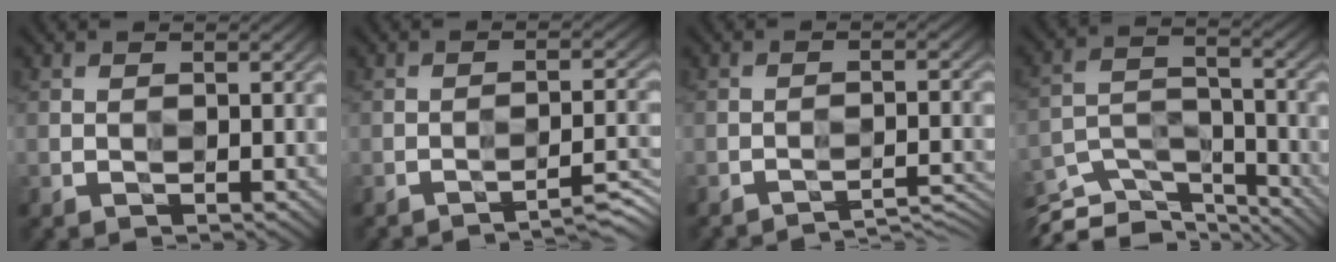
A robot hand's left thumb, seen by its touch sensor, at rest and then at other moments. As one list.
[{"total": 3.4, "force": [-3.1, -0.3, 1.3], "torque": [-0.012, 0.008, -0.048]}, {"total": 3.6, "force": [-3.5, -0.6, 0.2], "torque": [0.004, 0.010, -0.056]}, {"total": 10.1, "force": [-9.8, 1.6, 2.0], "torque": [-0.038, -0.012, -0.174]}]